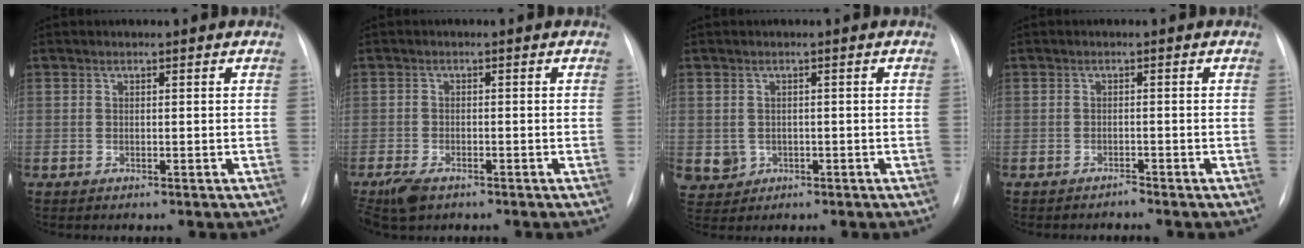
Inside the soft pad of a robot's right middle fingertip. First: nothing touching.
{"total": 4.7, "force": [-3.3, 1.9, 2.8], "torque": [-0.062, -0.011, -0.055]}
{"total": 3.3, "force": [-0.5, 3.1, 0.8], "torque": [-0.013, 0.002, 0.002]}
{"total": 0.8, "force": [-0.8, 0.0, -0.2], "torque": [0.002, -0.004, -0.010]}